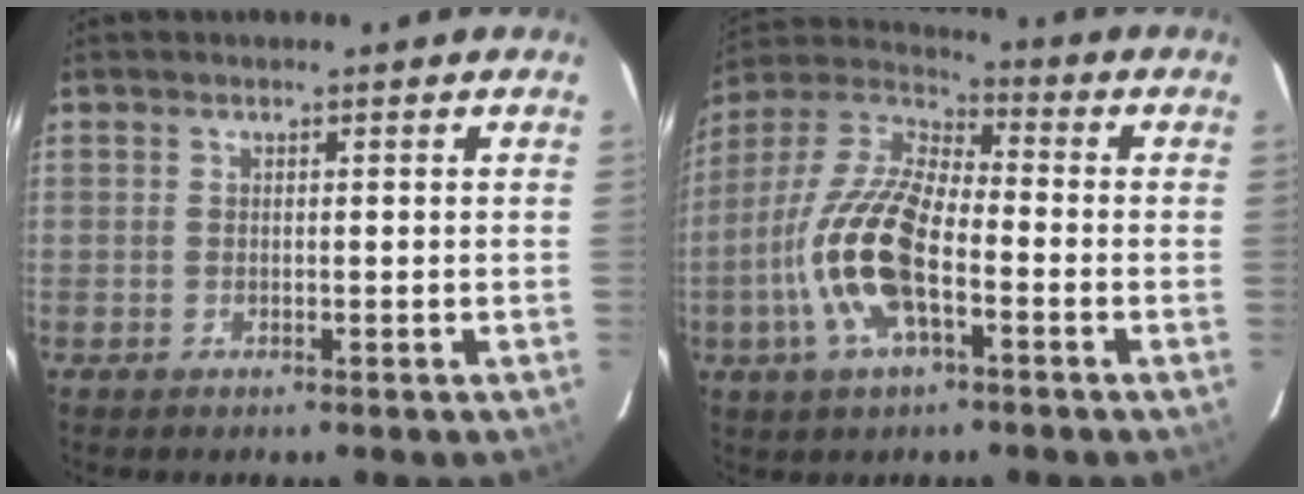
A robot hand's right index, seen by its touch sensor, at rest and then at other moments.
{"total": 16.0, "force": [-4.8, 6.4, 13.8], "torque": [-0.290, -0.001, -0.099]}